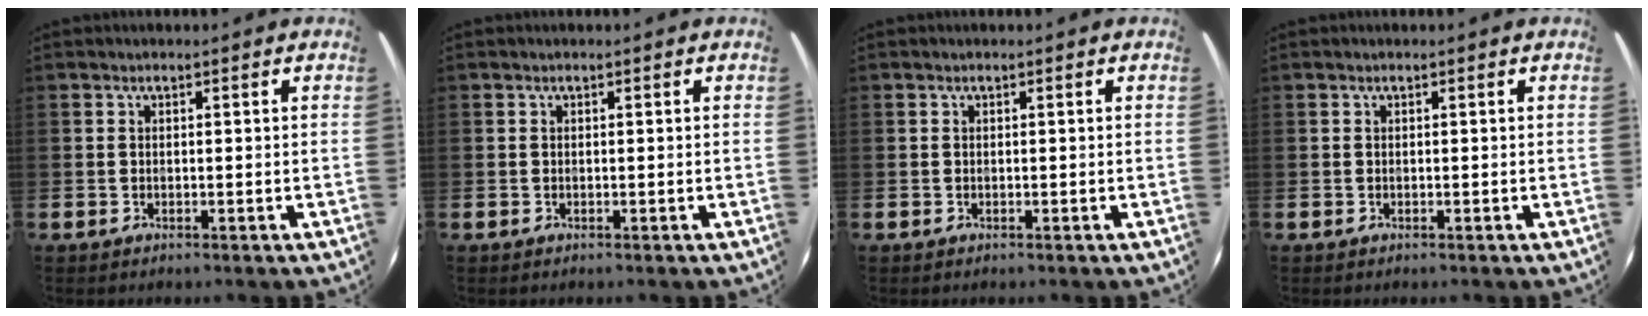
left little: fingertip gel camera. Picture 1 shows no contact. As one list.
[{"total": 0.0}, {"total": 0.0}, {"total": 0.0}]